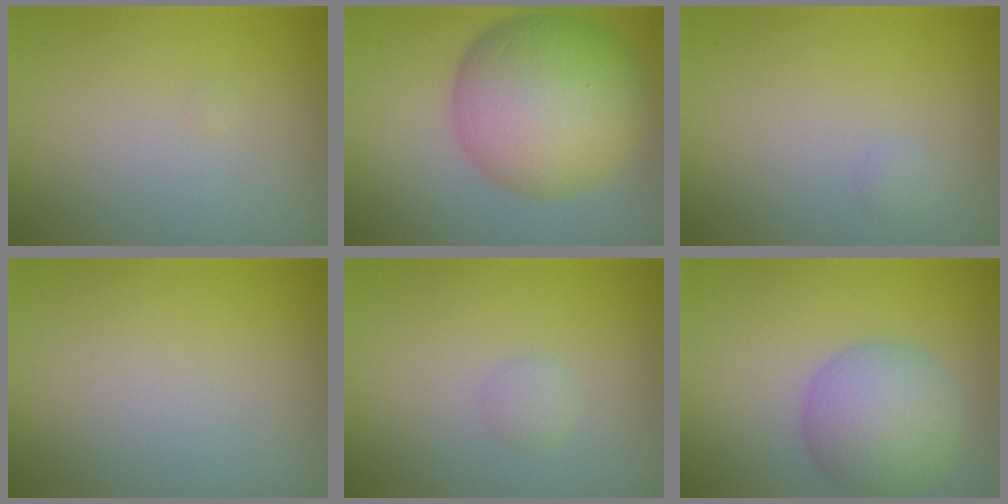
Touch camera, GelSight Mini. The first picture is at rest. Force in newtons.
{"total": 12.8, "press": 12.8, "slide": 0.1}
{"total": 0.5, "press": 0.5, "slide": 0.0}
{"total": 0.0}
{"total": 1.0, "press": 1.0, "slide": 0.0}
{"total": 6.5, "press": 6.5, "slide": 0.2}